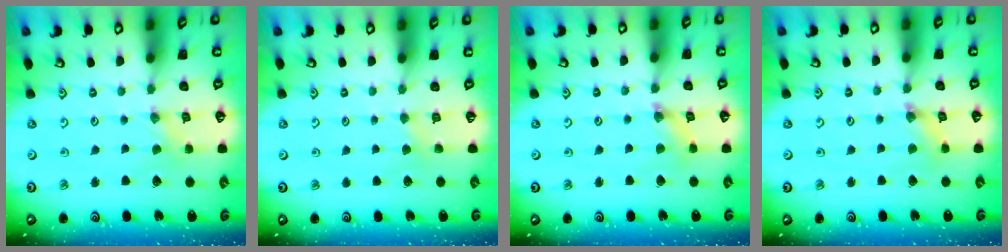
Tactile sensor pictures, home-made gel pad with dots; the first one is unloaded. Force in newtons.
{"total": 2.2, "press": 2.2, "slide": 0.4}
{"total": 2.9, "press": 2.9, "slide": 0.3}
{"total": 2.4, "press": 2.4, "slide": 0.2}